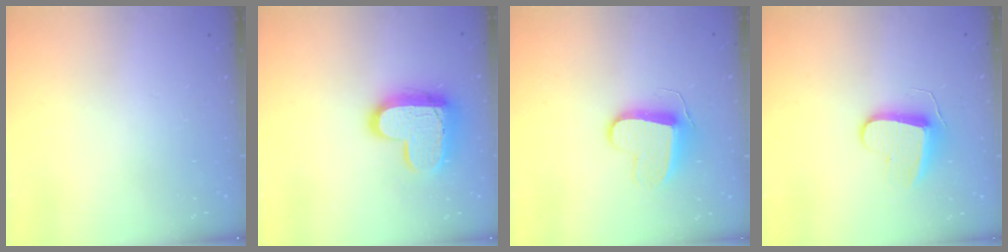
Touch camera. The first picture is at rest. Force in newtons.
{"total": 14.9, "press": 14.9, "slide": 1.4}
{"total": 9.7, "press": 9.7, "slide": 0.3}
{"total": 8.7, "press": 8.7, "slide": 0.5}